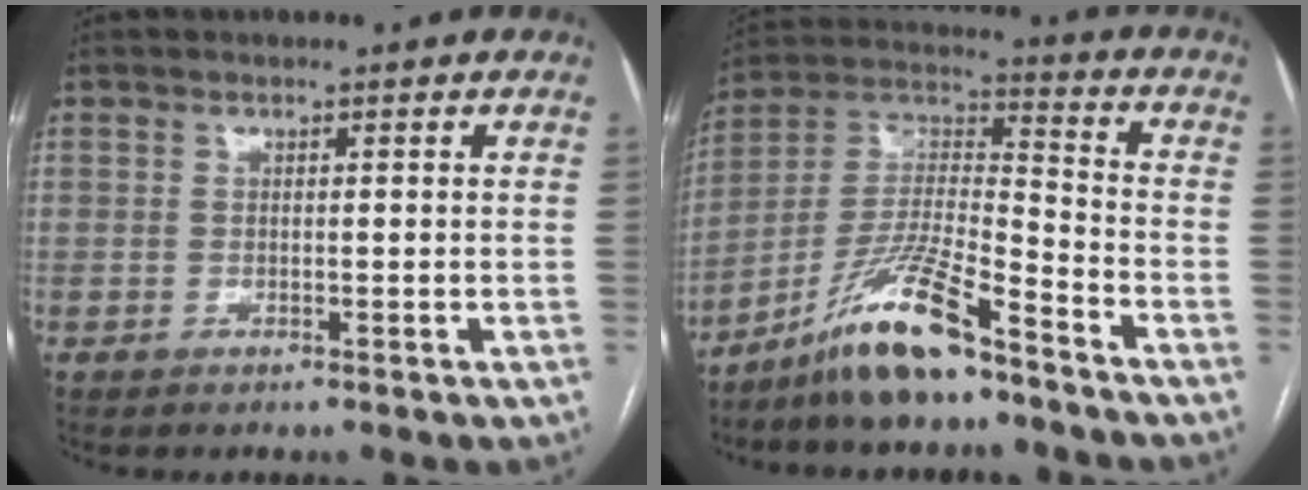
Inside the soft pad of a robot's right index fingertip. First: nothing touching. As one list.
[{"total": 12.8, "force": [-9.5, 1.4, 8.6], "torque": [-0.175, 0.002, -0.178]}]